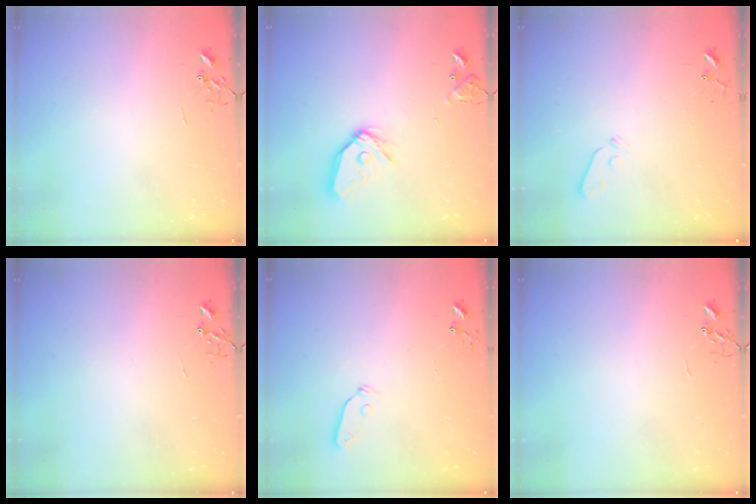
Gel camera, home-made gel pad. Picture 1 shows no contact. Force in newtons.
{"total": 13.7, "press": 13.6, "slide": 1.7}
{"total": 3.7, "press": 3.6, "slide": 0.6}
{"total": 0.0}
{"total": 4.3, "press": 4.3, "slide": 0.3}
{"total": 0.0}